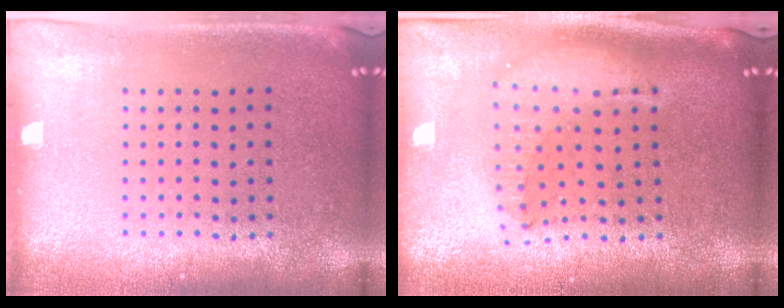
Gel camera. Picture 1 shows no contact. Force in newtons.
{"total": 1.6, "press": 1.4, "slide": 0.7}